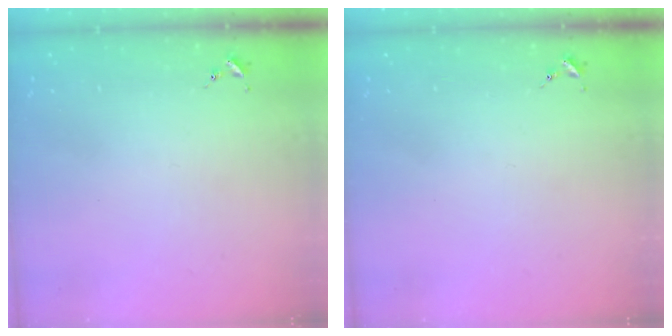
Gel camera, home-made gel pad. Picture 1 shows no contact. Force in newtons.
{"total": 0.0}